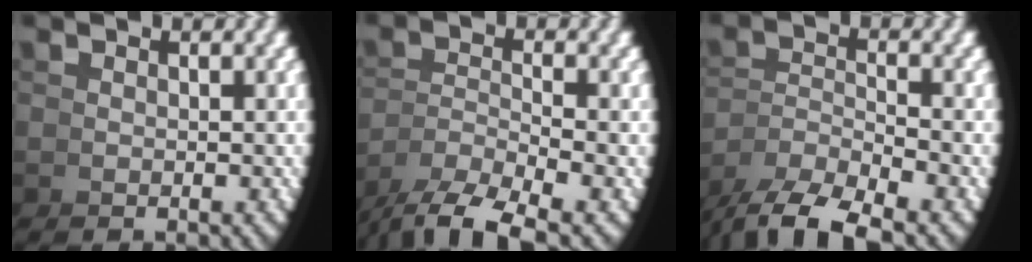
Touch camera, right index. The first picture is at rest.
{"total": 5.1, "force": [-3.6, 2.1, 2.9], "torque": [-0.053, -0.014, -0.052]}
{"total": 5.0, "force": [-3.8, 2.1, 2.6], "torque": [-0.053, -0.015, -0.056]}